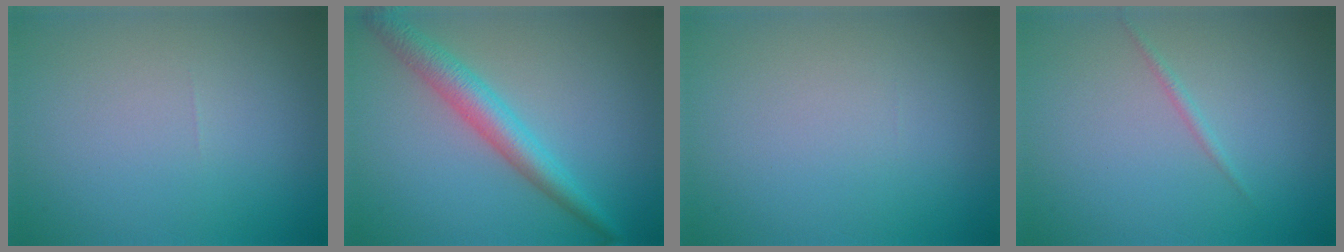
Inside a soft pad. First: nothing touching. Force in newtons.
{"total": 3.9, "press": 3.9, "slide": 0.2}
{"total": 0.0}
{"total": 0.7, "press": 0.7, "slide": 0.1}